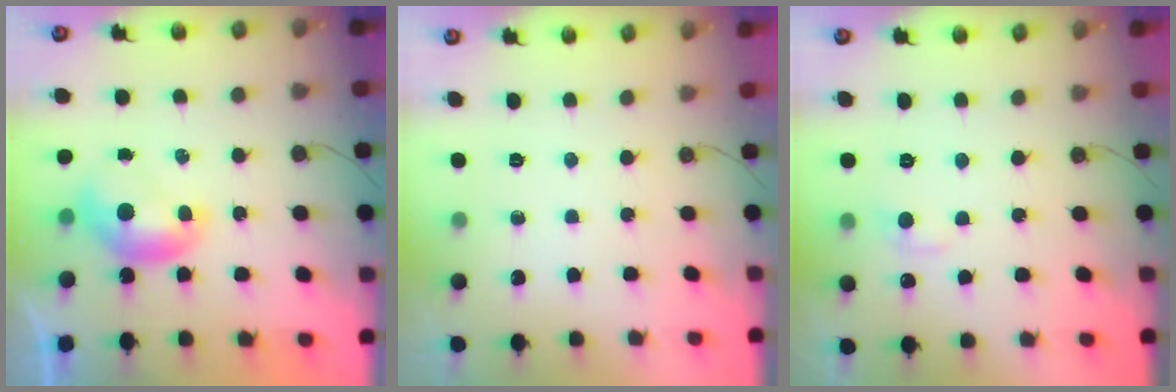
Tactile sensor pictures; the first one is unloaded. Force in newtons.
{"total": 0.0}
{"total": 1.1, "press": 0.9, "slide": 0.7}